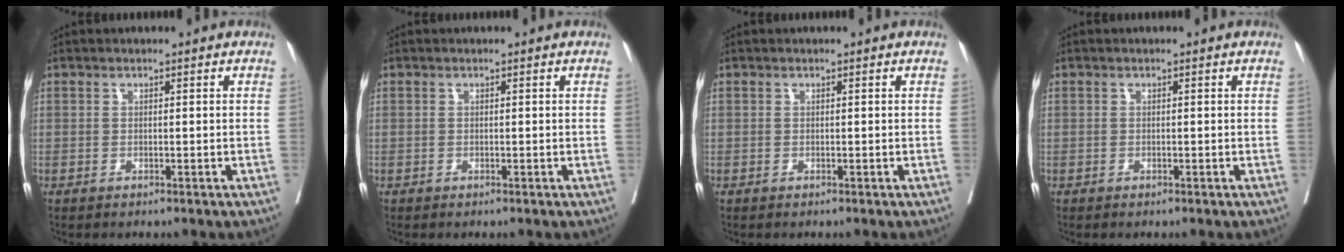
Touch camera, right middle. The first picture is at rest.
{"total": 0.0}
{"total": 0.0}
{"total": 0.0}